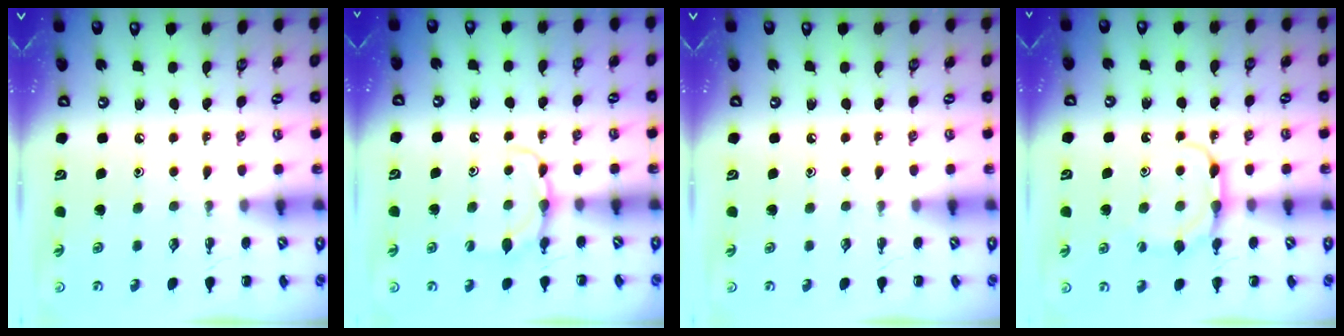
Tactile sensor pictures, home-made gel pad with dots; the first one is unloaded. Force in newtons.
{"total": 5.2, "press": 5.1, "slide": 1.1}
{"total": 0.0}
{"total": 5.3, "press": 5.2, "slide": 0.9}